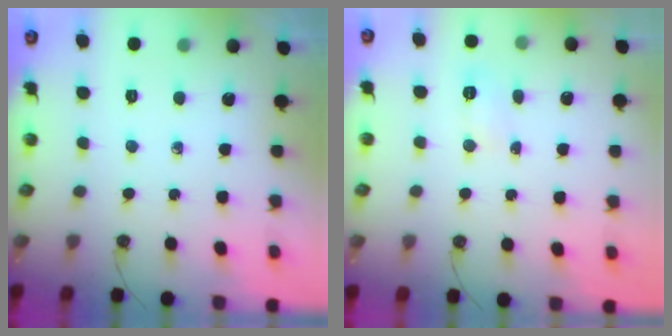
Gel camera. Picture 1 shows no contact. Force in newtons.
{"total": 3.7, "press": 3.6, "slide": 0.5}